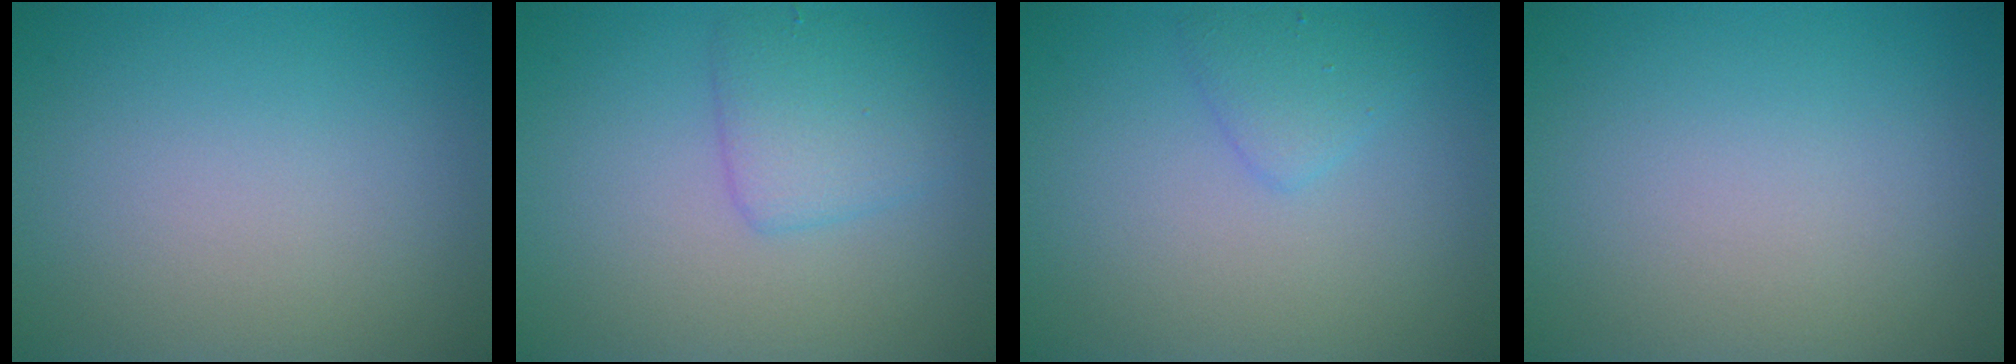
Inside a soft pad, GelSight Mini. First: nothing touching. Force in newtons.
{"total": 2.9, "press": 2.9, "slide": 0.1}
{"total": 1.7, "press": 1.6, "slide": 0.1}
{"total": 0.0}